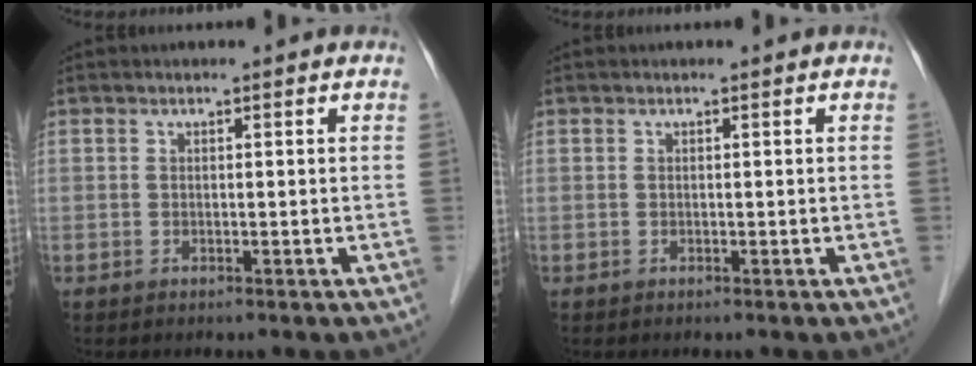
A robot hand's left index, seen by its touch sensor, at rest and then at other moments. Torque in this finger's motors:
{"motor_torque": [0.00, 0.00, 0.01, 0.00]}